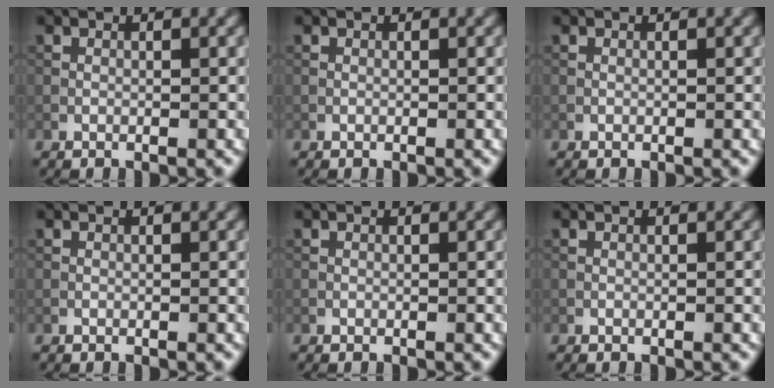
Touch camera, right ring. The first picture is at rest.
{"total": 0.0}
{"total": 0.0}
{"total": 0.0}
{"total": 0.0}
{"total": 0.0}